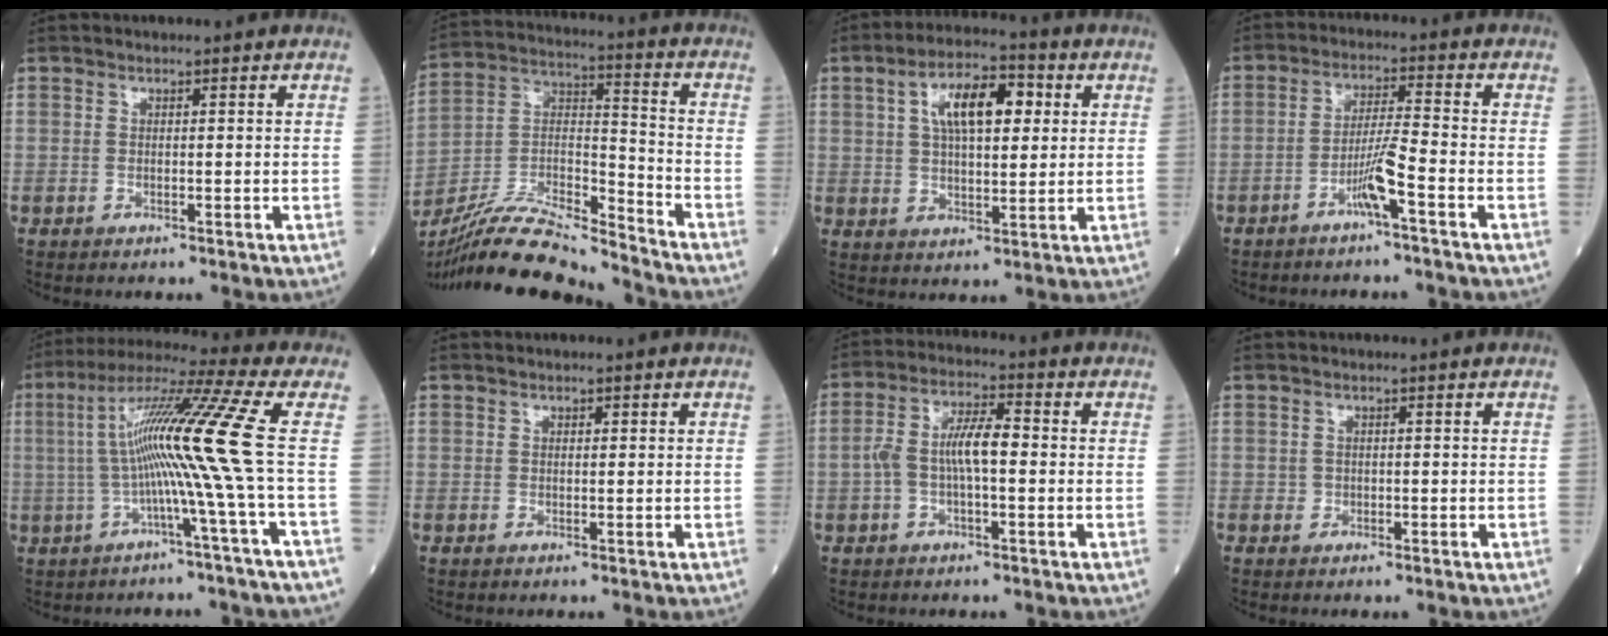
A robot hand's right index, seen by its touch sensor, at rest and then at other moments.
{"total": 16.3, "force": [-15.4, -0.2, 5.3], "torque": [-0.100, 0.020, -0.286]}
{"total": 10.4, "force": [3.2, 4.1, 9.0], "torque": [-0.159, 0.025, 0.053]}
{"total": 5.2, "force": [-2.8, -0.7, 4.3], "torque": [-0.086, 0.006, -0.055]}
{"total": 13.2, "force": [-0.2, -3.2, 12.9], "torque": [-0.233, 0.026, -0.009]}
{"total": 0.6, "force": [0.4, 0.4, 0.4], "torque": [-0.004, 0.001, 0.004]}
{"total": 7.0, "force": [-0.5, 2.1, 6.7], "torque": [-0.138, 0.024, -0.011]}
{"total": 0.6, "force": [-0.2, 0.6, 0.1], "torque": [0.000, 0.003, -0.004]}